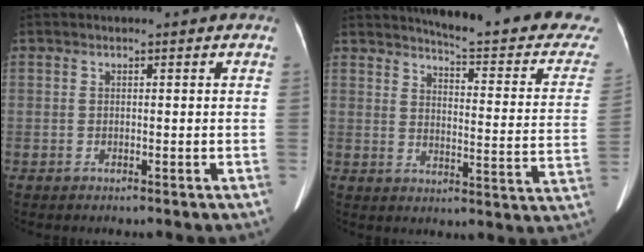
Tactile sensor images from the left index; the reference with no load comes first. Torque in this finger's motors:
{"motor_torque": [0.80, -1.34, 0.11, 0.04]}